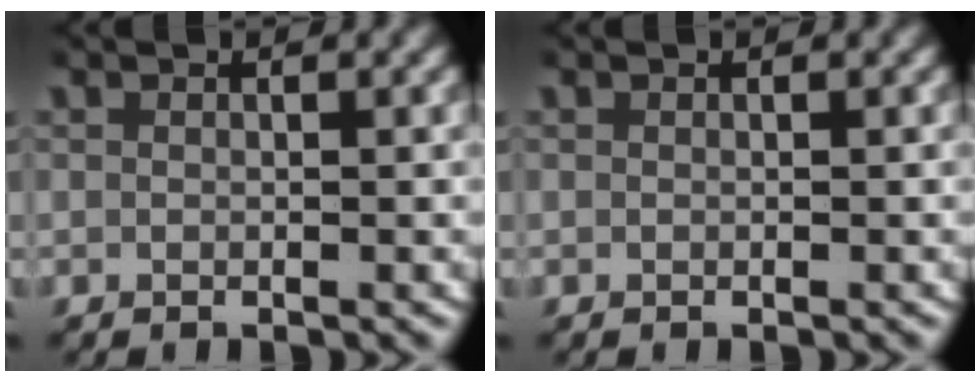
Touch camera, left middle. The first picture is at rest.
{"total": 0.0}